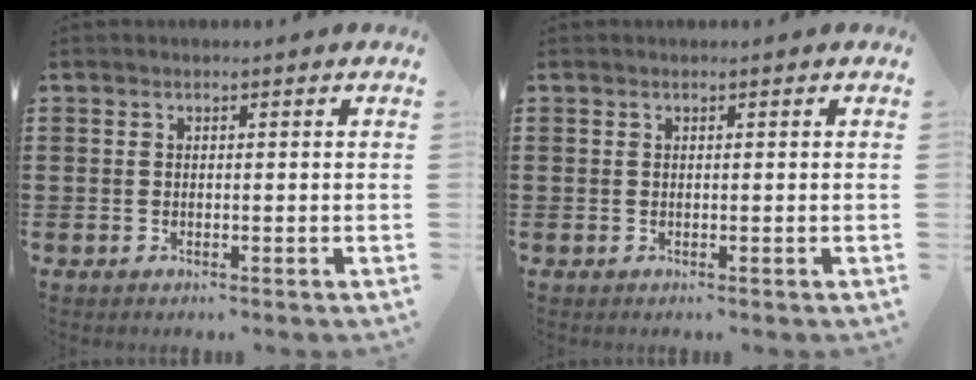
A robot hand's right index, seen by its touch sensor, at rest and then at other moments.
{"total": 0.0}